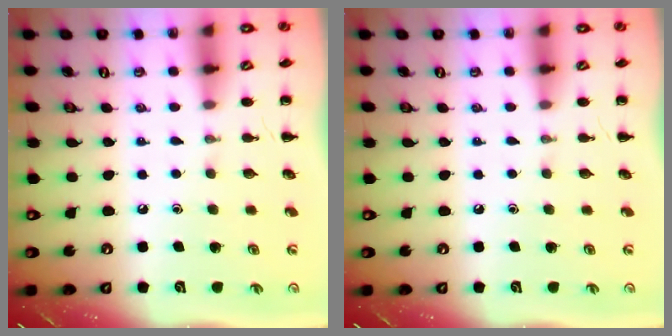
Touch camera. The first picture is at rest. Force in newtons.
{"total": 0.0}